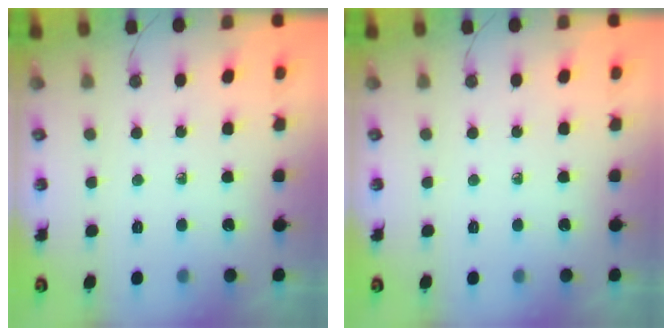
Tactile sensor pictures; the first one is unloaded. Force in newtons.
{"total": 0.0}